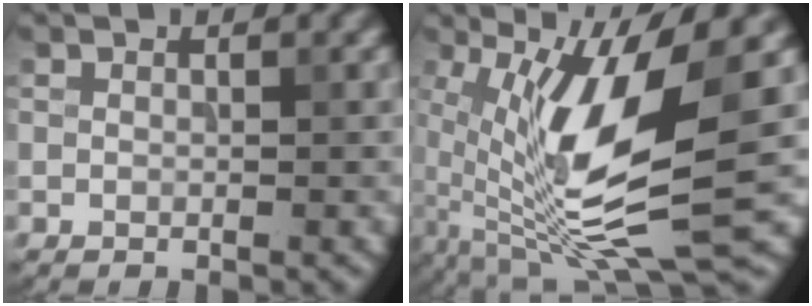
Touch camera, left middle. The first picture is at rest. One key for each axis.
{"total": 12.3, "fx": -0.5, "fy": 3.4, "fz": 11.8, "tx": -0.232, "ty": -0.012, "tz": -0.006}